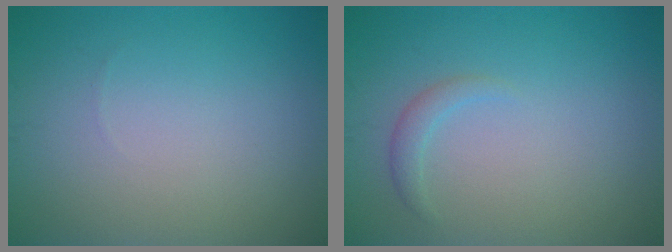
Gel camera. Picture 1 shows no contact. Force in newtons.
{"total": 1.2, "press": 1.2, "slide": 0.2}